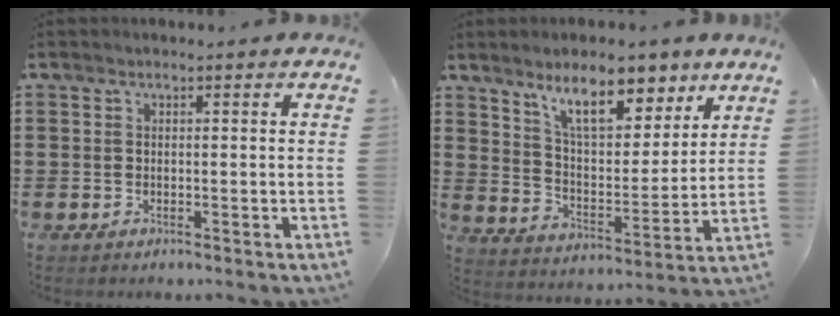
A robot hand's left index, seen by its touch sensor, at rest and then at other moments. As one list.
[{"total": 11.0, "force": [8.1, 3.9, 6.4], "torque": [-0.116, -0.029, 0.142]}]